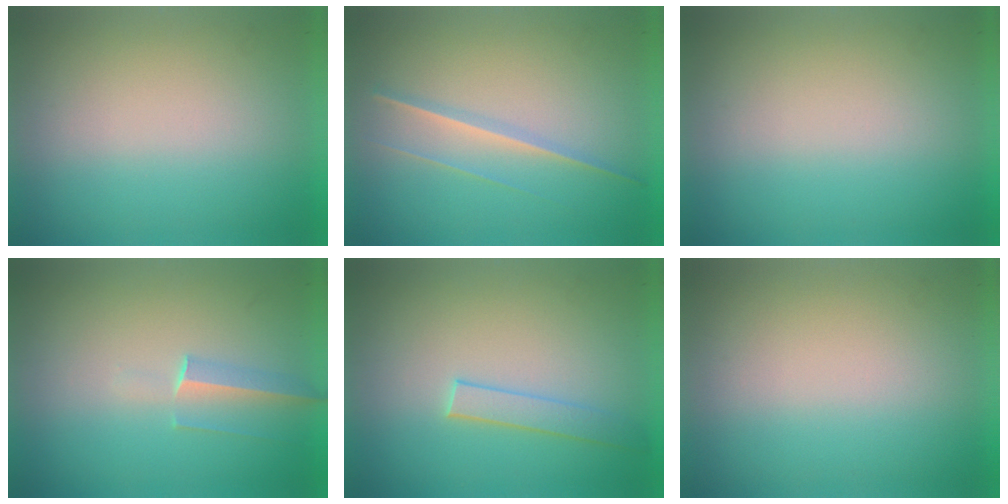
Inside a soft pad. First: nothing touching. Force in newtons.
{"total": 1.3}
{"total": 0.0}
{"total": 1.4}
{"total": 1.5}
{"total": 0.0}